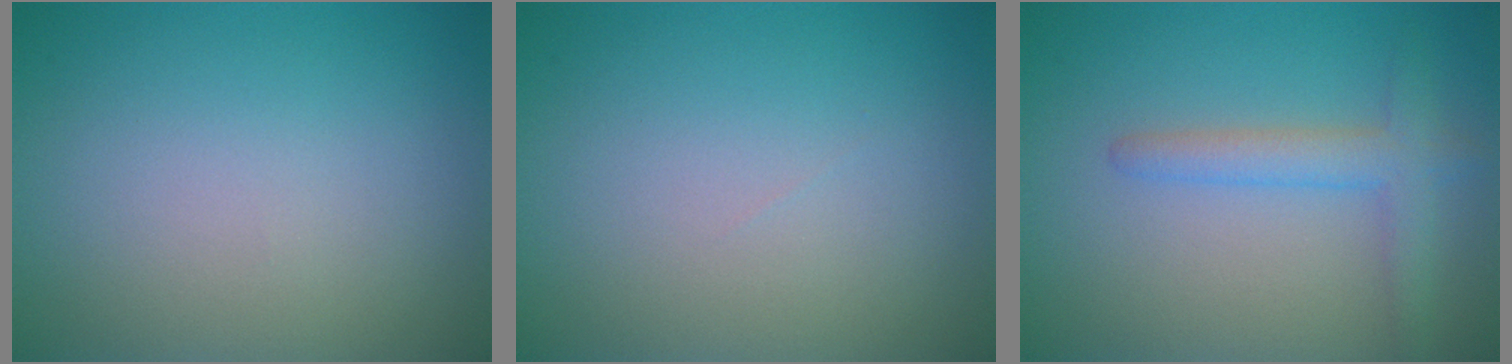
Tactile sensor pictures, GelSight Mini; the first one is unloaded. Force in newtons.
{"total": 0.0}
{"total": 2.8, "press": 2.8, "slide": 0.2}